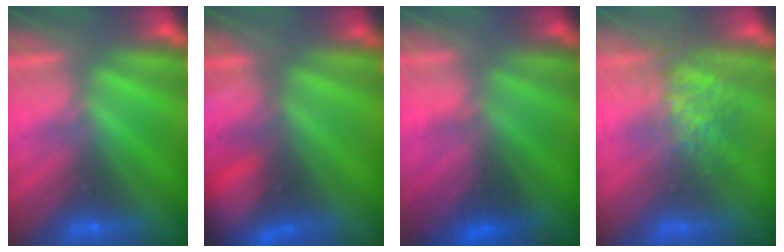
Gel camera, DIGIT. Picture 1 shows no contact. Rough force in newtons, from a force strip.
{"total": 6.0}
{"total": 2.2}
{"total": 3.7}